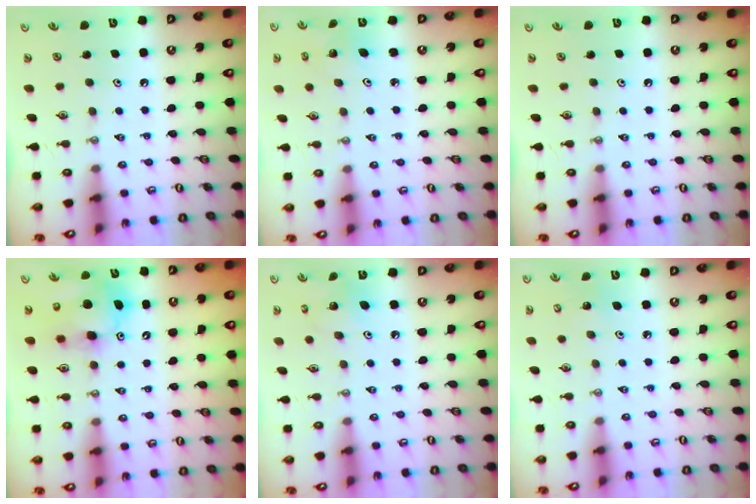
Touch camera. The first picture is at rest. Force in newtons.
{"total": 2.7, "press": 2.7, "slide": 0.3}
{"total": 0.0}
{"total": 13.0, "press": 12.7, "slide": 2.7}
{"total": 5.5, "press": 5.5, "slide": 0.3}
{"total": 2.8, "press": 2.7, "slide": 0.7}